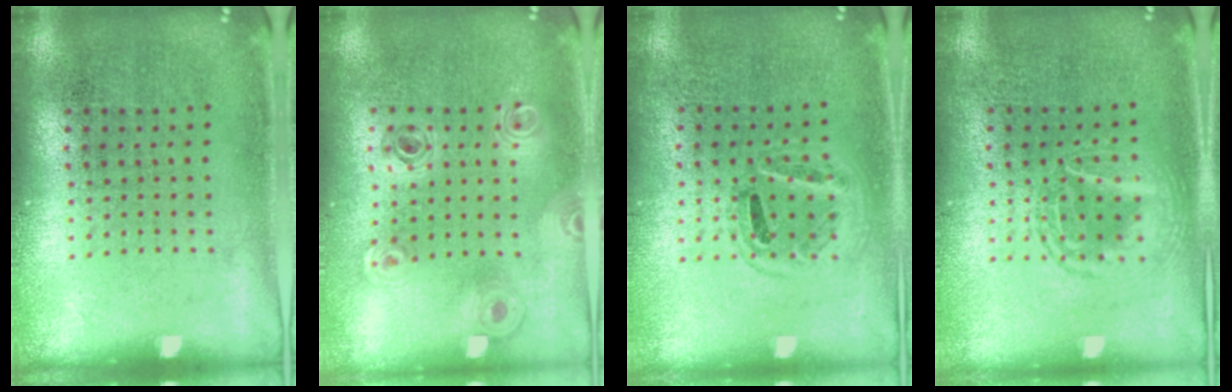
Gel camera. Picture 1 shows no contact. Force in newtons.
{"total": 0.8, "press": 0.8, "slide": 0.0}
{"total": 0.9, "press": 0.9, "slide": 0.3}
{"total": 1.4, "press": 1.4, "slide": 0.1}